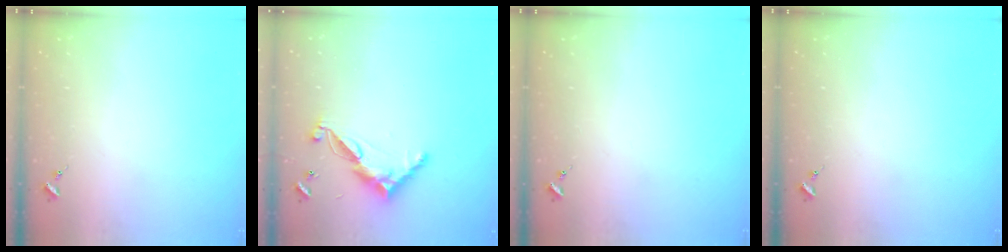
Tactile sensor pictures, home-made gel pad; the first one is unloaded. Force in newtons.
{"total": 11.6, "press": 11.6, "slide": 0.4}
{"total": 0.0}
{"total": 0.0}